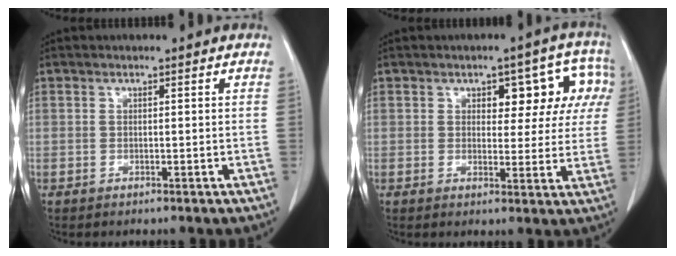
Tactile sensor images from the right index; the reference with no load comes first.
{"total": 8.2, "force": [3.0, 4.5, 6.1], "torque": [-0.049, 0.031, 0.033]}